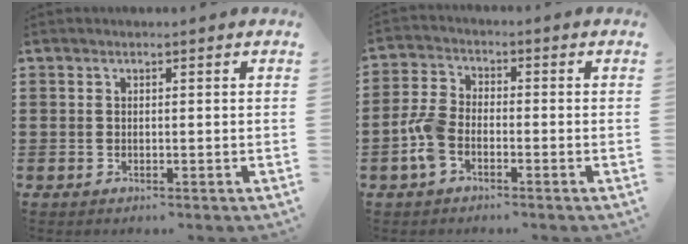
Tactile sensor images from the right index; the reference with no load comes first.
{"total": 5.3, "force": [-2.2, 3.0, 3.9], "torque": [-0.102, 0.001, -0.049]}